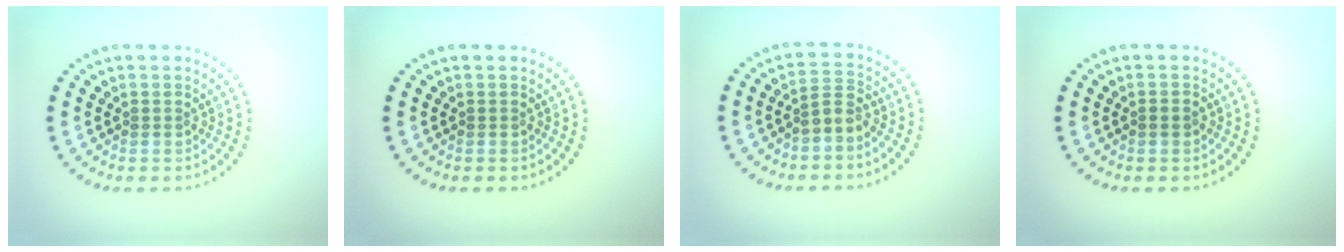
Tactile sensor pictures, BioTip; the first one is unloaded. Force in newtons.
{"total": 0.0}
{"total": 1.9, "press": 1.6, "slide": 1.1}
{"total": 0.9, "press": 0.8, "slide": 0.3}